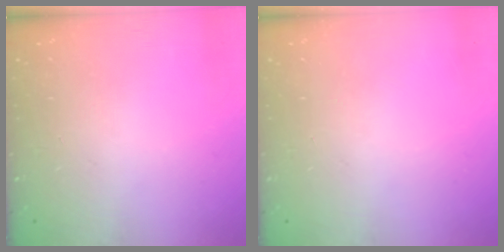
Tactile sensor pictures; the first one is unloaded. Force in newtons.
{"total": 0.0}